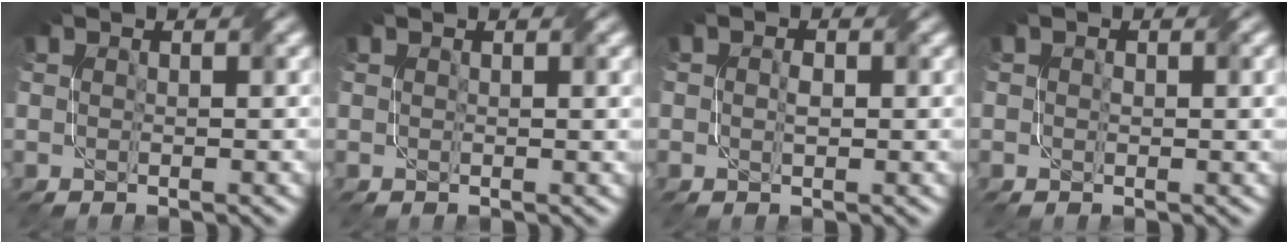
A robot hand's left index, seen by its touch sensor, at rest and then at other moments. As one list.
[{"total": 1.1, "force": [0.6, 0.3, 0.8], "torque": [-0.009, 0.001, 0.010]}, {"total": 1.4, "force": [0.0, 0.8, 1.1], "torque": [-0.013, -0.001, 0.001]}, {"total": 1.9, "force": [0.4, 1.2, 1.4], "torque": [-0.018, -0.002, 0.008]}]